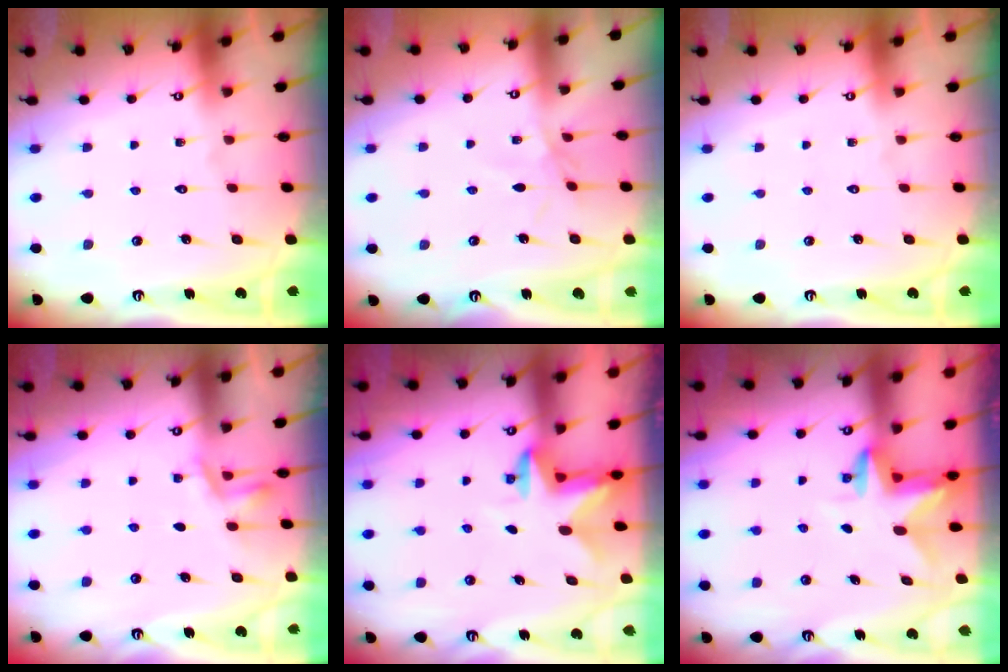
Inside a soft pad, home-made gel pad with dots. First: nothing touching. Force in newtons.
{"total": 2.3, "press": 2.3, "slide": 0.5}
{"total": 0.0}
{"total": 2.9, "press": 2.6, "slide": 1.1}
{"total": 2.9, "press": 2.9, "slide": 0.5}
{"total": 3.0, "press": 3.0, "slide": 0.3}